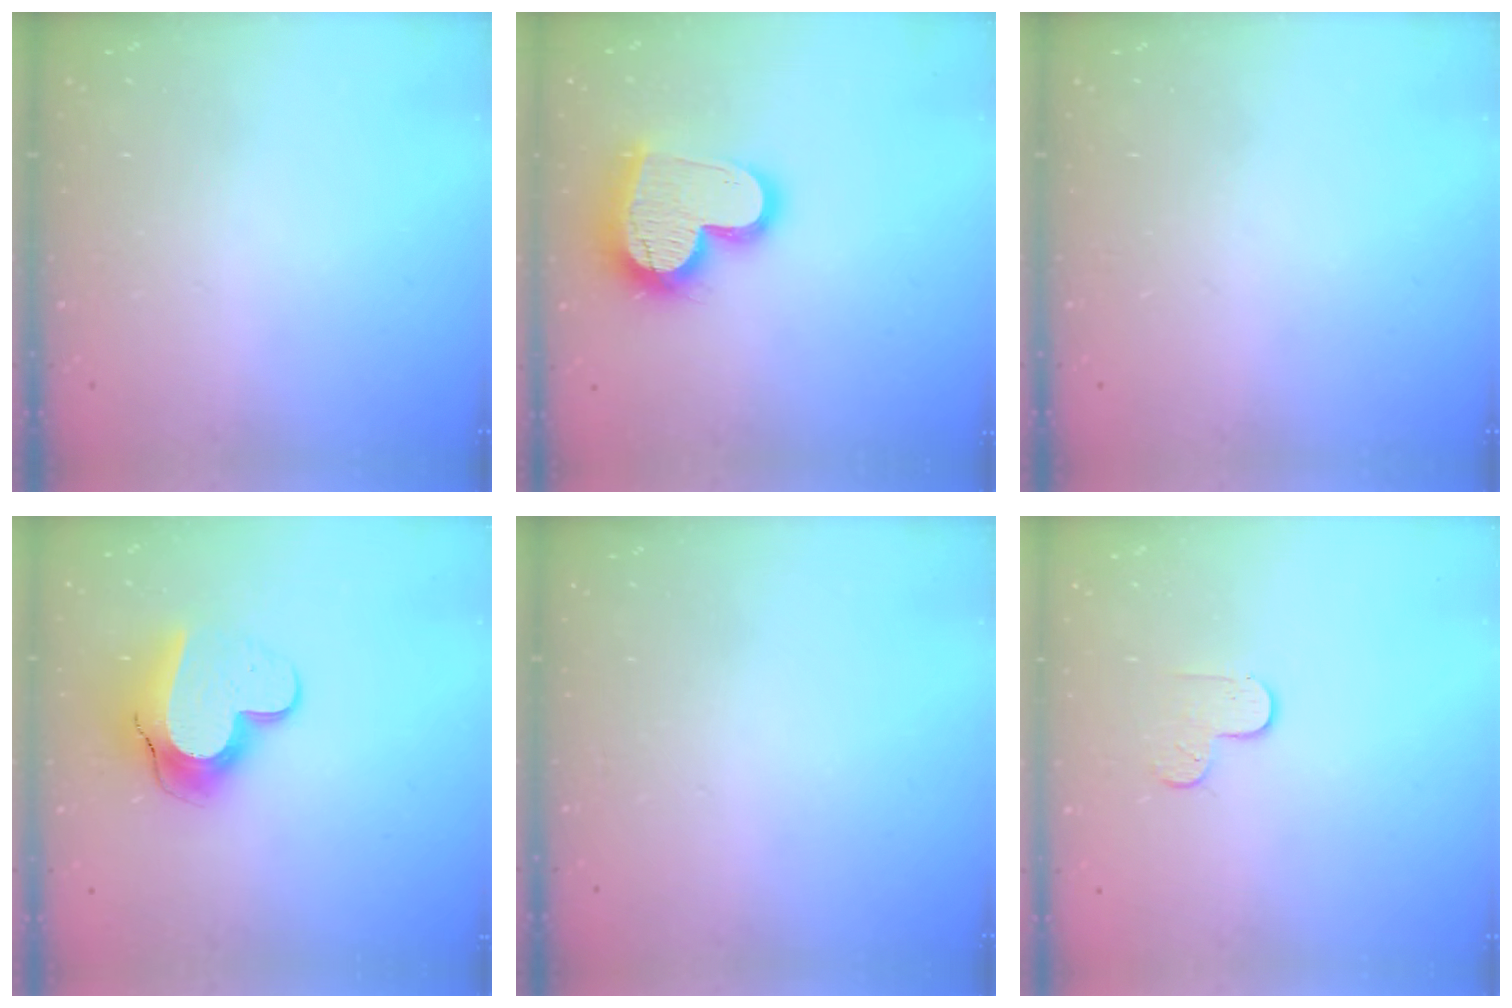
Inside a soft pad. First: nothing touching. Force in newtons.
{"total": 18.1, "press": 18.0, "slide": 1.5}
{"total": 0.0}
{"total": 13.1, "press": 13.0, "slide": 1.2}
{"total": 0.0}
{"total": 4.3, "press": 4.3, "slide": 0.4}